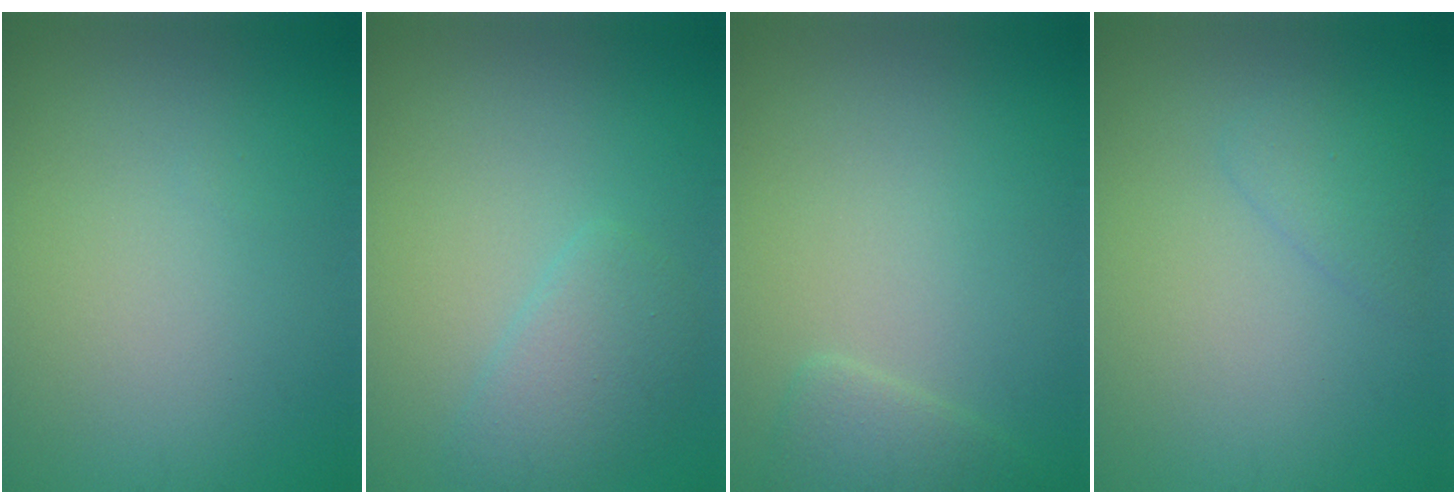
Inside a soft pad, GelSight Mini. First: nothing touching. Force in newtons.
{"total": 2.5, "press": 2.5, "slide": 0.3}
{"total": 1.9, "press": 1.9, "slide": 0.2}
{"total": 1.6, "press": 1.6, "slide": 0.1}